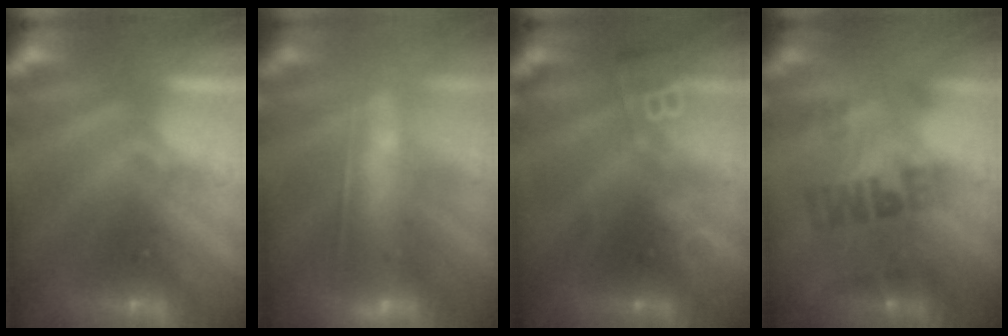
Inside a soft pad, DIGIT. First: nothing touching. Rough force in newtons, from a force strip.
{"total": 6.6}
{"total": 2.7}
{"total": 2.3}